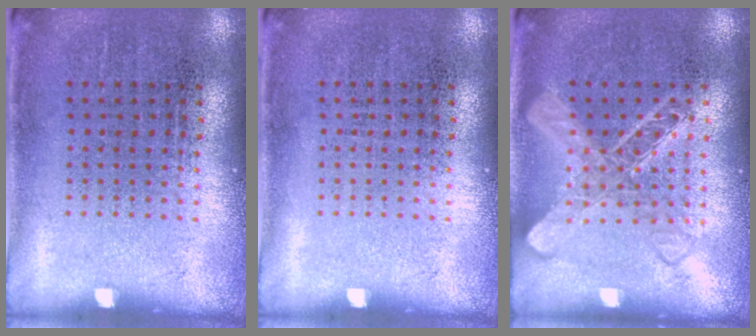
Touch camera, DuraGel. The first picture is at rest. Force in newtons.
{"total": 0.0}
{"total": 1.6, "press": 1.6, "slide": 0.4}